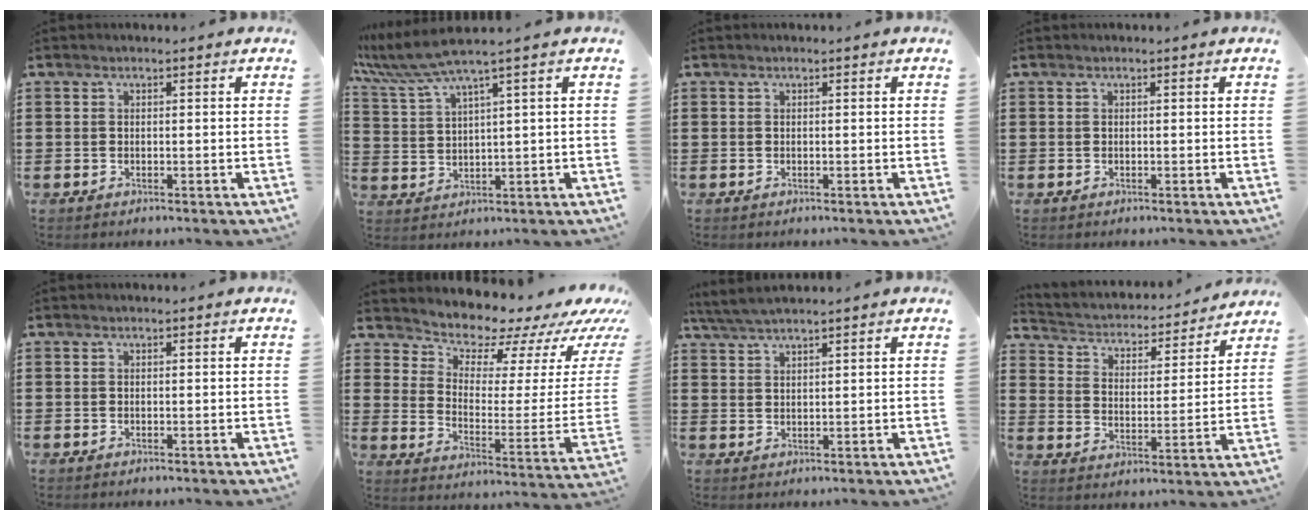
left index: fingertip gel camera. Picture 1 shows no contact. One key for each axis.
{"total": 5.5, "fx": 3.9, "fy": -0.2, "fz": 3.8, "tx": -0.097, "ty": -0.017, "tz": 0.063}
{"total": 0.0}
{"total": 0.0}
{"total": 0.0}
{"total": 7.3, "fx": 7.0, "fy": 2.0, "fz": 0.5, "tx": -0.030, "ty": -0.074, "tz": 0.116}
{"total": 3.3, "fx": 2.9, "fy": 0.0, "fz": 1.5, "tx": -0.036, "ty": 0.000, "tz": 0.056}
{"total": 2.7, "fx": 2.6, "fy": 0.7, "fz": 0.3, "tx": -0.026, "ty": -0.029, "tz": 0.033}